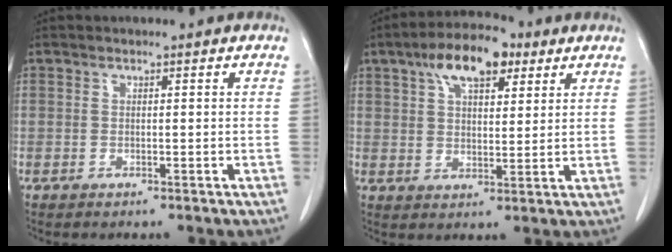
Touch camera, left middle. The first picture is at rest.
{"total": 10.0, "force": [5.6, 4.2, 7.2], "torque": [-0.128, 0.024, 0.094]}